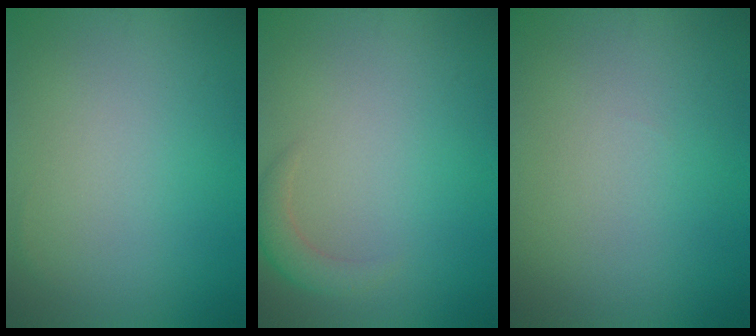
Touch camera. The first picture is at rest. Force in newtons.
{"total": 1.8, "press": 1.8, "slide": 0.1}
{"total": 0.0}